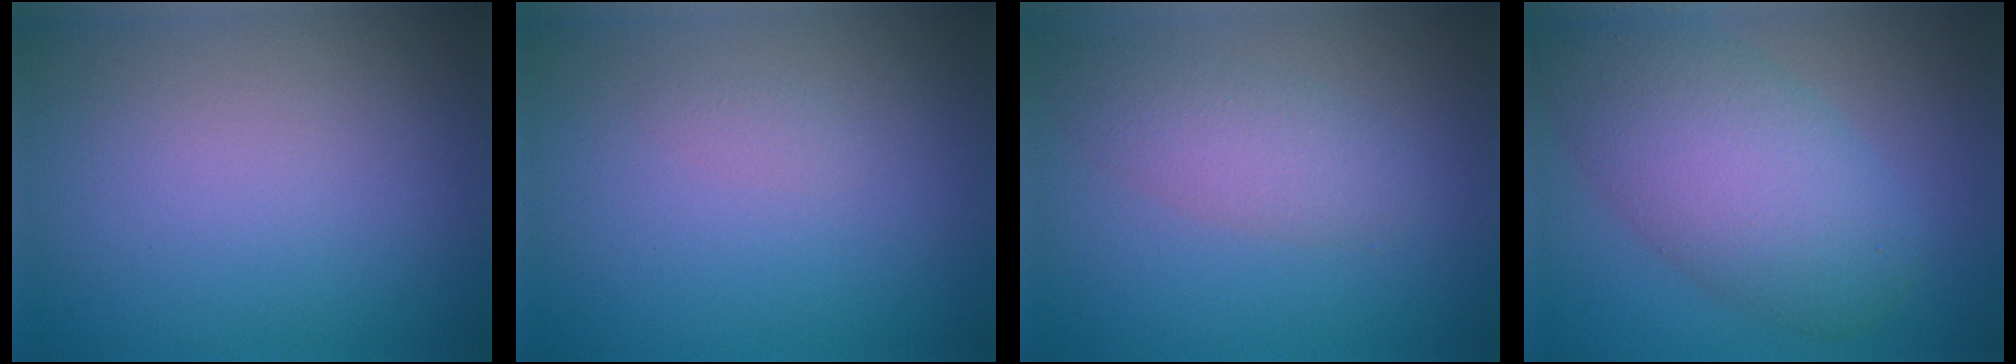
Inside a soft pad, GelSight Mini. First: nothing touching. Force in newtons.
{"total": 0.6, "press": 0.6, "slide": 0.0}
{"total": 3.2, "press": 3.2, "slide": 0.3}
{"total": 8.2, "press": 8.2, "slide": 0.3}